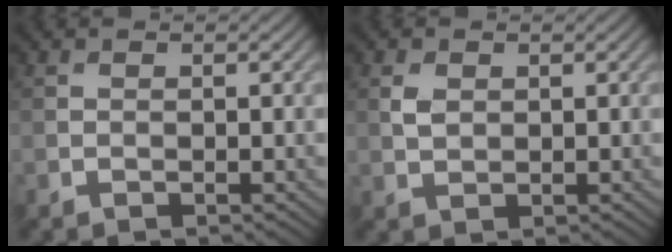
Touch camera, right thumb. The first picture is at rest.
{"total": 1.7, "force": [0.6, 1.2, 1.1], "torque": [-0.028, -0.001, 0.013]}